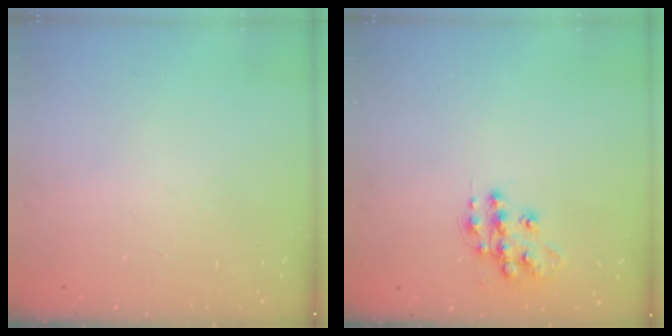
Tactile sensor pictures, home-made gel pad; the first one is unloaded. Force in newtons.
{"total": 11.8, "press": 11.8, "slide": 0.7}